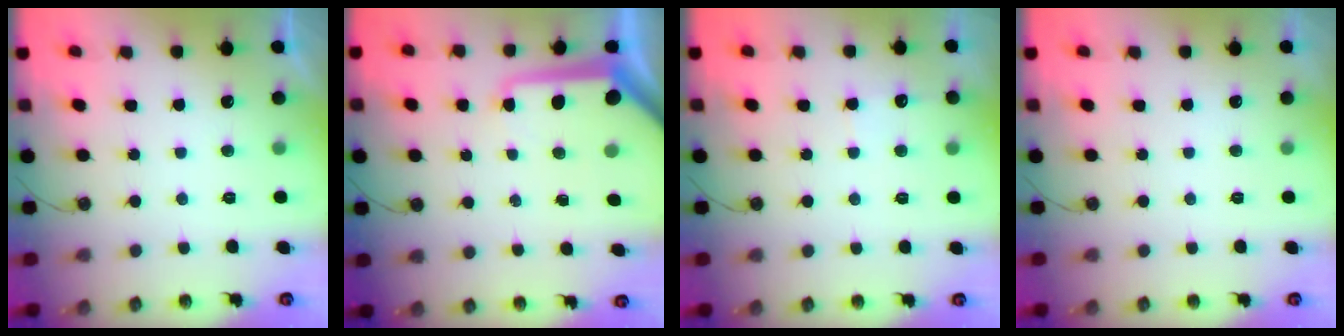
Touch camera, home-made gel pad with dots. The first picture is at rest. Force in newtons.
{"total": 10.4, "press": 10.4, "slide": 1.1}
{"total": 4.5, "press": 4.5, "slide": 0.5}
{"total": 0.0}